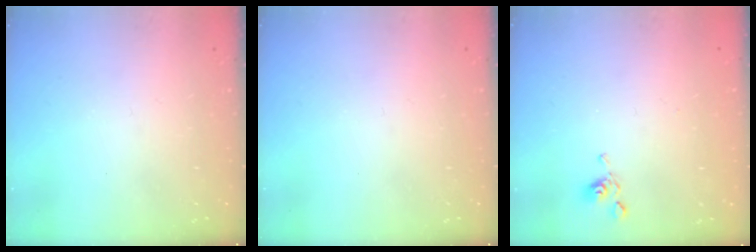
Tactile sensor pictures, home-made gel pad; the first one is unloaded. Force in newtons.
{"total": 0.0}
{"total": 4.9, "press": 4.9, "slide": 0.2}